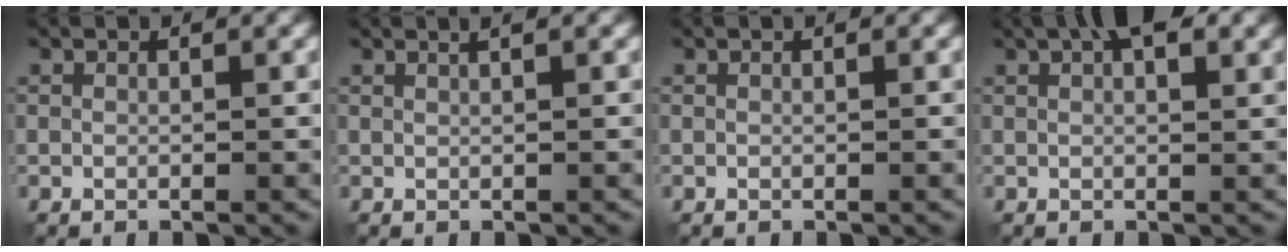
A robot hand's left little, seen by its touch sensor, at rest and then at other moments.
{"total": 1.6, "force": [0.9, 0.6, 1.2], "torque": [-0.007, -0.003, 0.001]}
{"total": 0.0}
{"total": 4.1, "force": [2.1, 1.4, 3.2], "torque": [-0.049, 0.009, 0.031]}